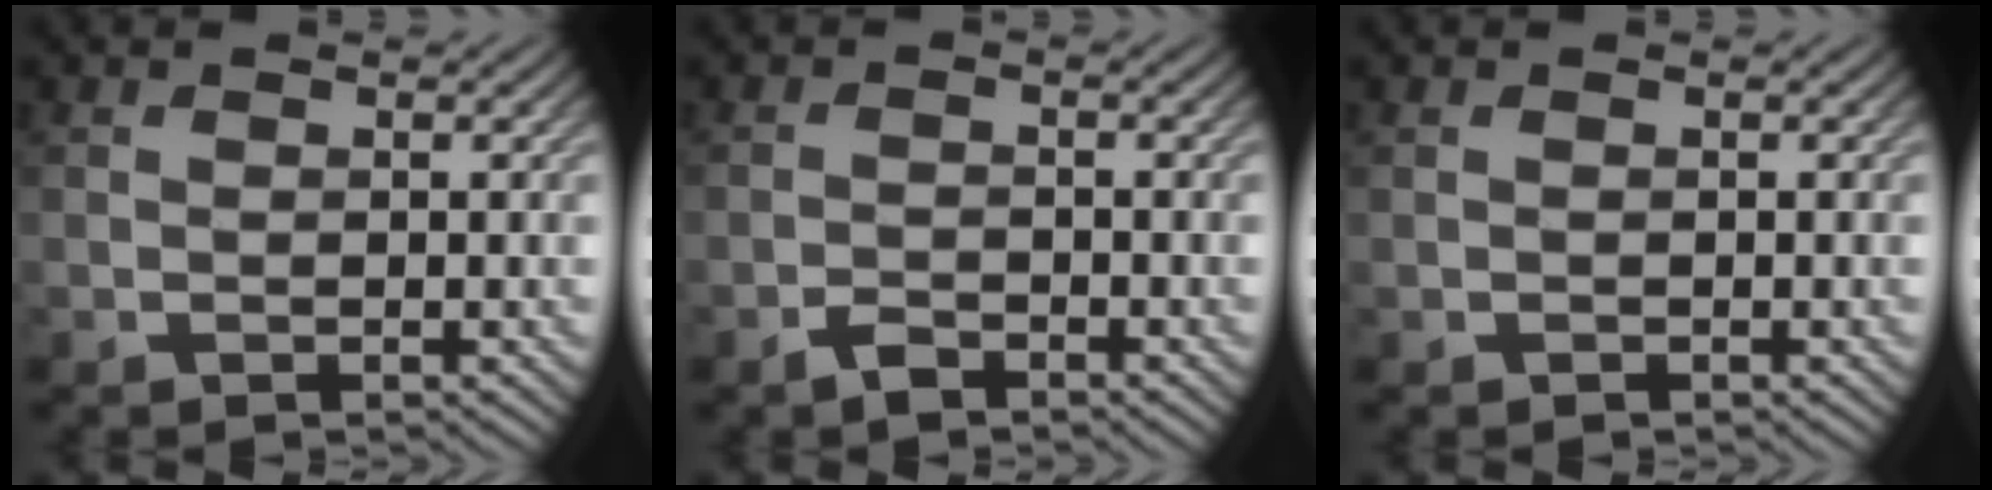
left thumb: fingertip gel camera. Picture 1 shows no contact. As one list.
[{"total": 1.7, "force": [-1.4, 0.7, 0.8], "torque": [-0.014, 0.002, -0.030]}, {"total": 0.0}]